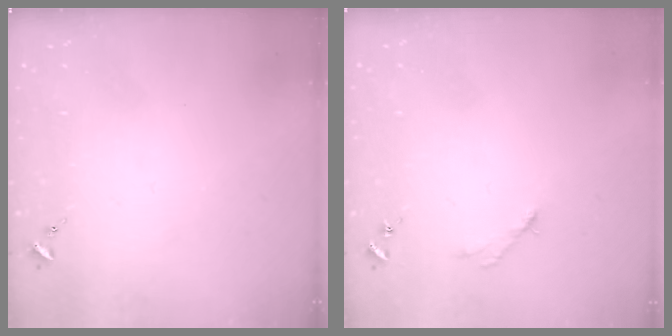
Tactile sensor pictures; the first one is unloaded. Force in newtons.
{"total": 2.5, "press": 2.5, "slide": 0.3}